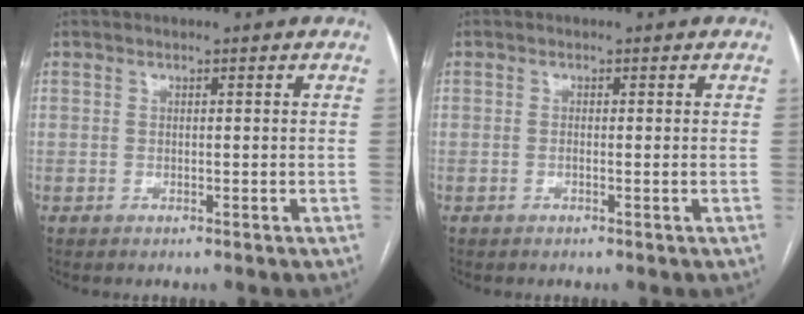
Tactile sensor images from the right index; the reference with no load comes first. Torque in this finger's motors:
{"motor_torque": [0.08, 0.12, -0.03, 0.00]}